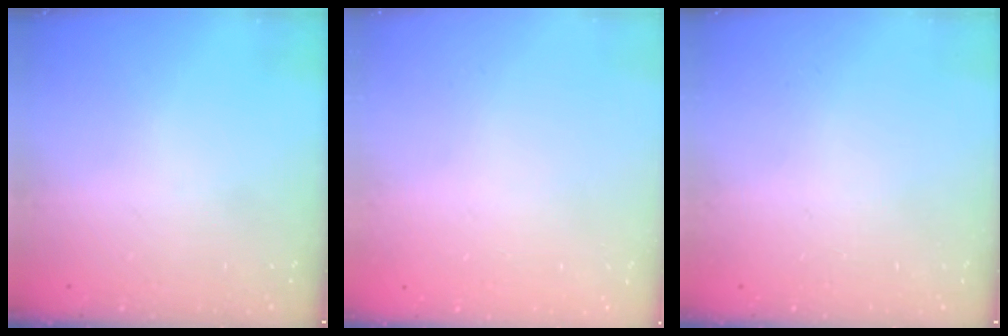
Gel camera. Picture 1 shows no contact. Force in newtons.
{"total": 0.0}
{"total": 0.0}